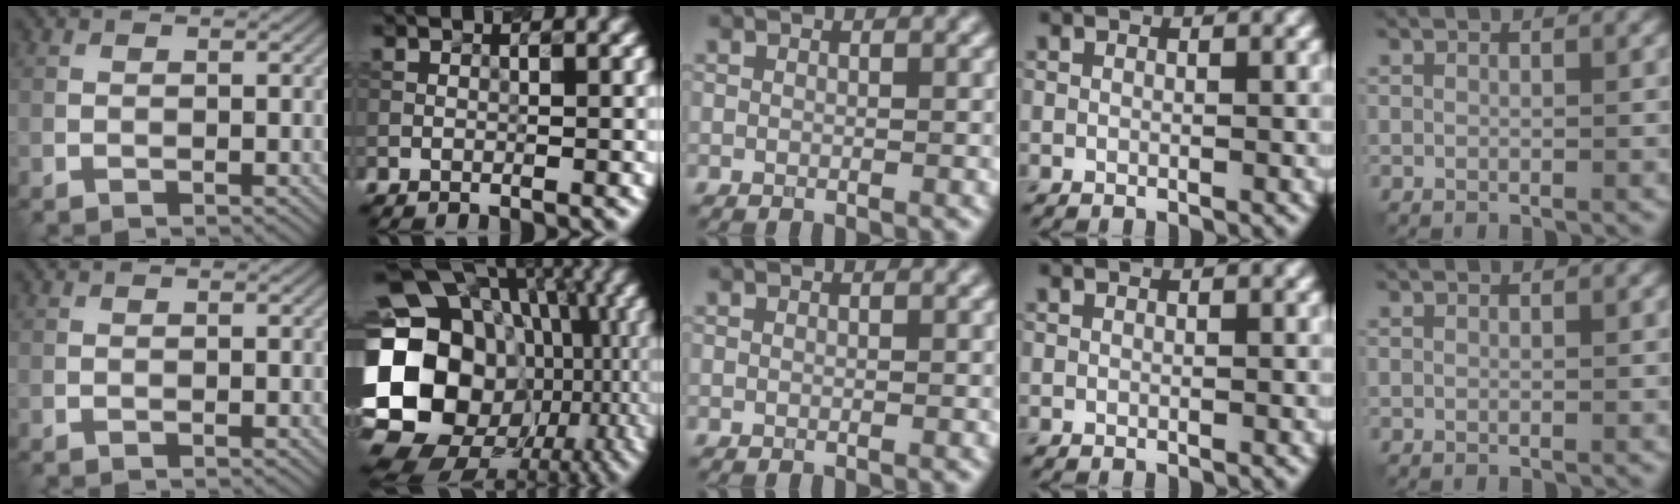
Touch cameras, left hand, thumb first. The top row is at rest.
{"index": {"total": 22.6, "force": [-1.5, 19.3, 11.6], "torque": [-0.213, 0.014, -0.051]}}